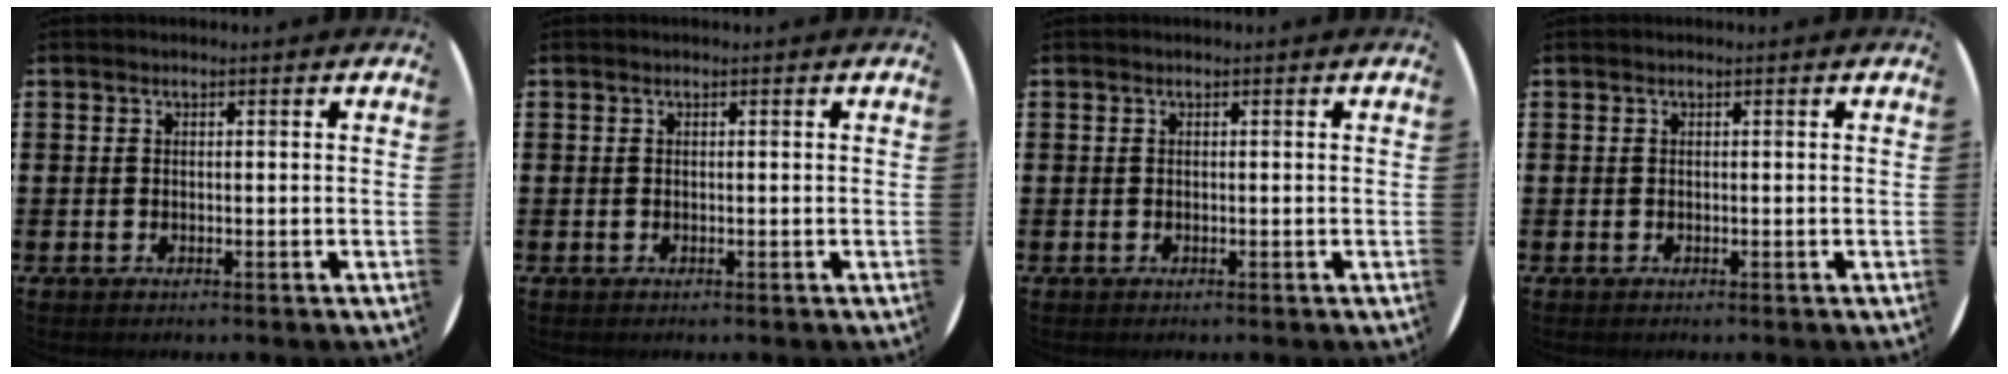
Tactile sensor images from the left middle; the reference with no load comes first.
{"total": 0.0}
{"total": 0.0}
{"total": 0.0}